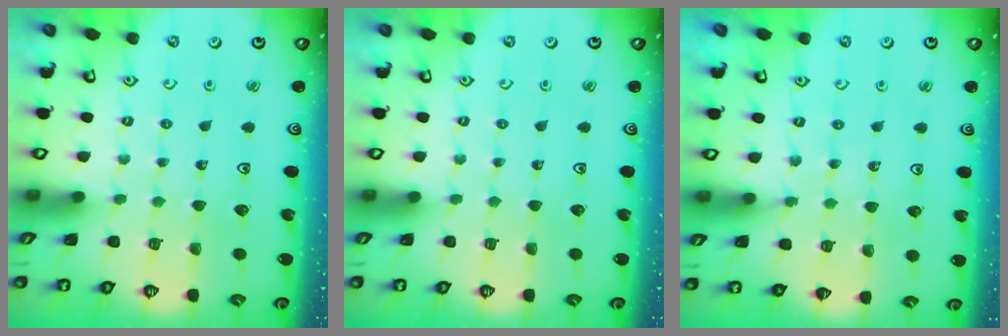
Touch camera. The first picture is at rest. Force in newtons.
{"total": 0.0}
{"total": 5.2, "press": 5.1, "slide": 1.3}